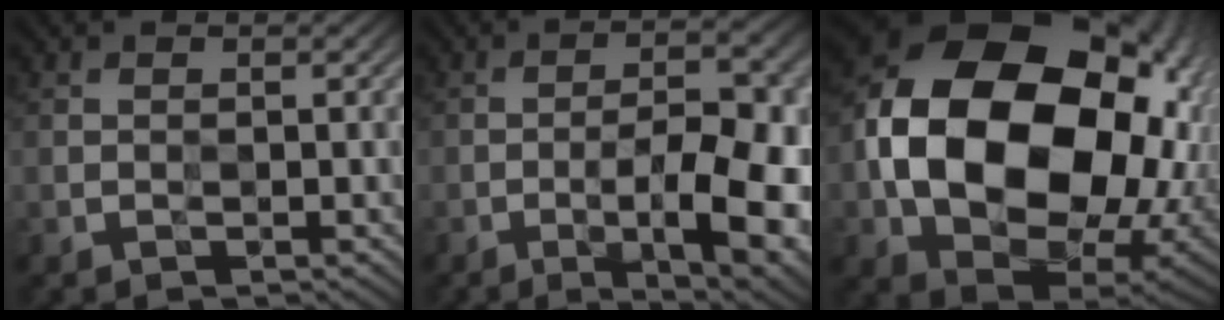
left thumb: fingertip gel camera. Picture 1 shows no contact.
{"total": 13.6, "force": [-4.3, 4.3, 12.2], "torque": [-0.157, 0.005, -0.061]}
{"total": 23.0, "force": [1.2, 17.1, 15.3], "torque": [-0.360, -0.042, 0.059]}